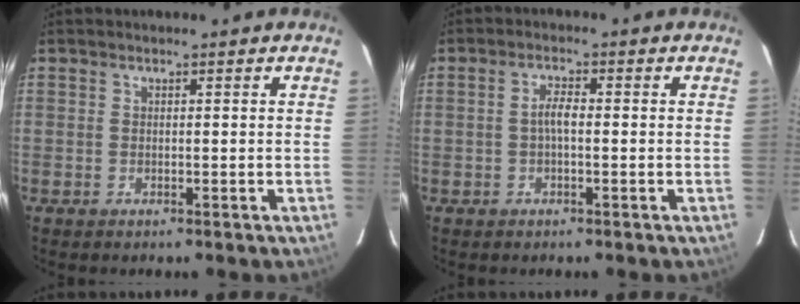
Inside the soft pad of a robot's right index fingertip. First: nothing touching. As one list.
[{"total": 2.4, "force": [-0.4, 0.7, 2.3], "torque": [-0.046, 0.007, -0.007]}]